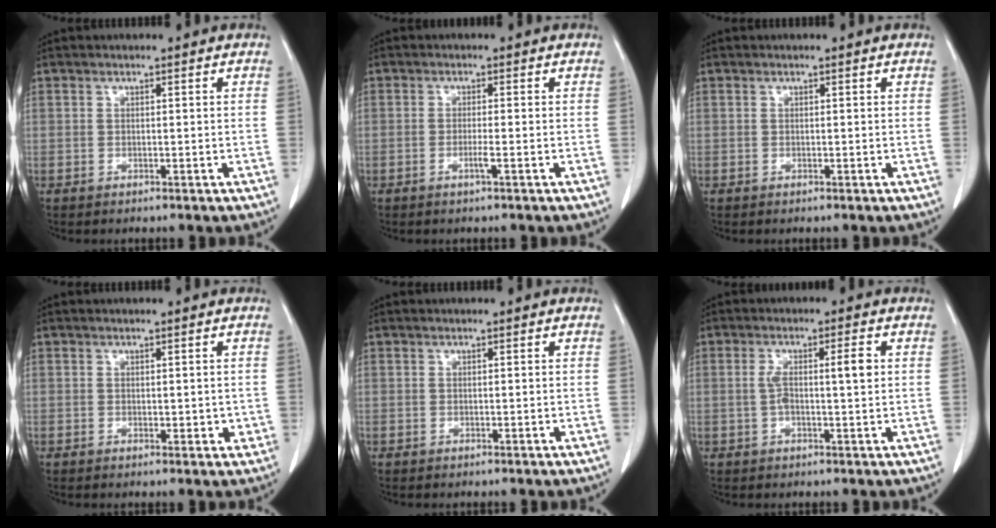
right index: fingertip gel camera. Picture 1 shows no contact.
{"total": 1.6, "force": [-0.7, -0.2, 1.4], "torque": [-0.030, -0.003, -0.014]}
{"total": 0.0}
{"total": 1.9, "force": [0.0, 1.1, 1.5], "torque": [-0.014, -0.003, 0.005]}
{"total": 0.0}
{"total": 4.8, "force": [0.5, 0.6, 4.8], "torque": [-0.092, 0.014, 0.010]}